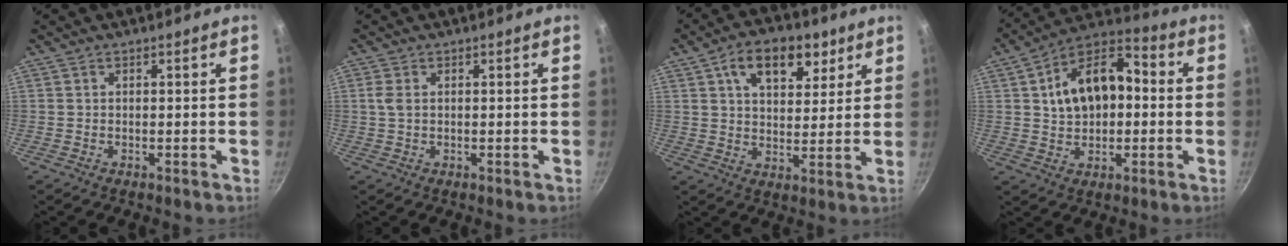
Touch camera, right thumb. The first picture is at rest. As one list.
[{"total": 1.9, "force": [0.4, 1.1, 1.5], "torque": [-0.032, 0.001, 0.008]}, {"total": 12.2, "force": [5.8, 7.3, 8.0], "torque": [-0.083, -0.017, 0.084]}, {"total": 16.1, "force": [1.7, 10.5, 12.0], "torque": [-0.171, 0.035, 0.019]}]